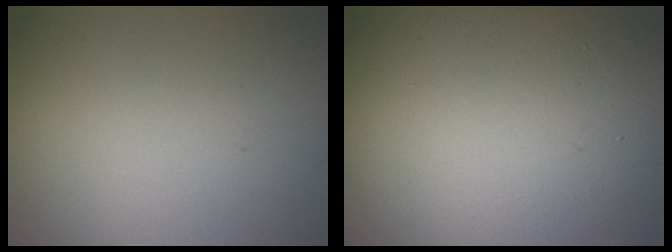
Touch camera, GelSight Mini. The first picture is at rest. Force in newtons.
{"total": 18.9, "press": 18.9, "slide": 0.4}